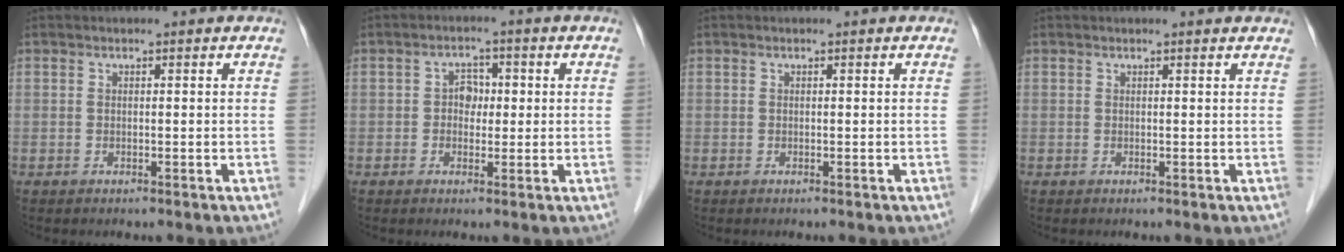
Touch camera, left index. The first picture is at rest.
{"total": 3.0, "force": [0.1, 2.2, 2.0], "torque": [-0.029, 0.011, 0.000]}
{"total": 0.0}
{"total": 1.4, "force": [1.3, 0.1, 0.3], "torque": [-0.014, 0.002, 0.009]}